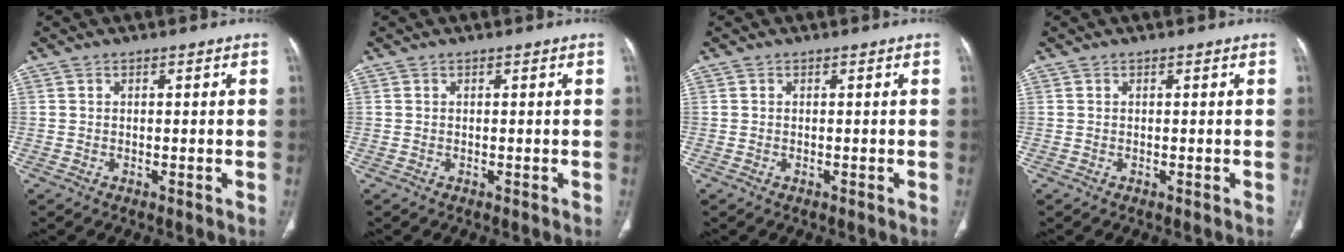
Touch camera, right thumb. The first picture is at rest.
{"total": 0.0}
{"total": 0.0}
{"total": 0.0}